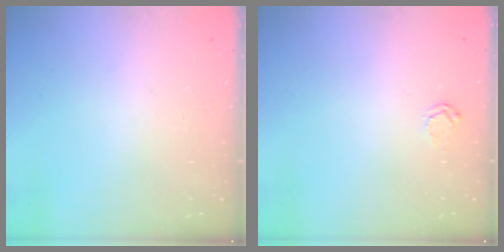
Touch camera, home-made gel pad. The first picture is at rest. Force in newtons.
{"total": 2.9, "press": 2.9, "slide": 0.3}